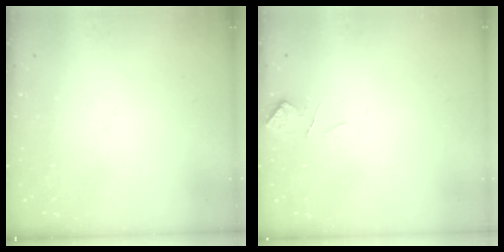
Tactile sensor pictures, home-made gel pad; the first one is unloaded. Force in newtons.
{"total": 0.8, "press": 0.3, "slide": 0.7}